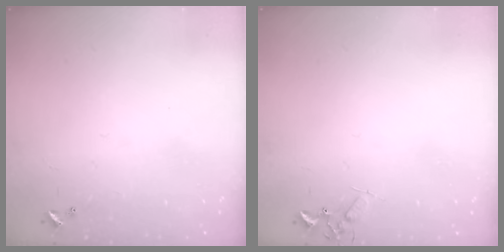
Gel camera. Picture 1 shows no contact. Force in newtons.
{"total": 4.6, "press": 4.6, "slide": 0.6}